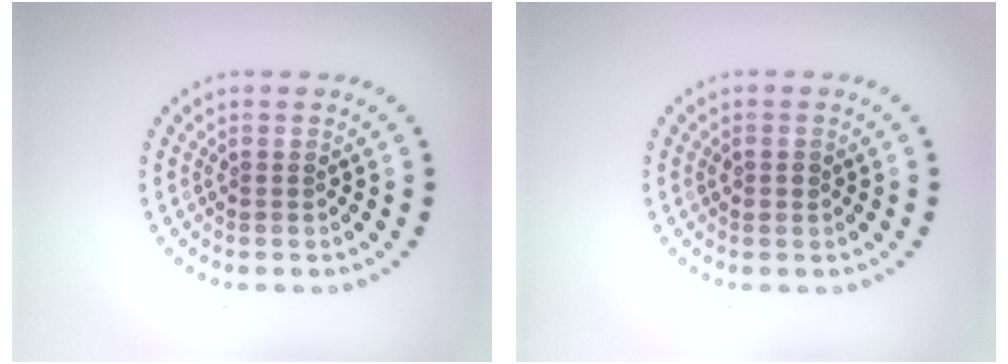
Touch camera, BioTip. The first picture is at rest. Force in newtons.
{"total": 1.0, "press": 1.0, "slide": 0.2}